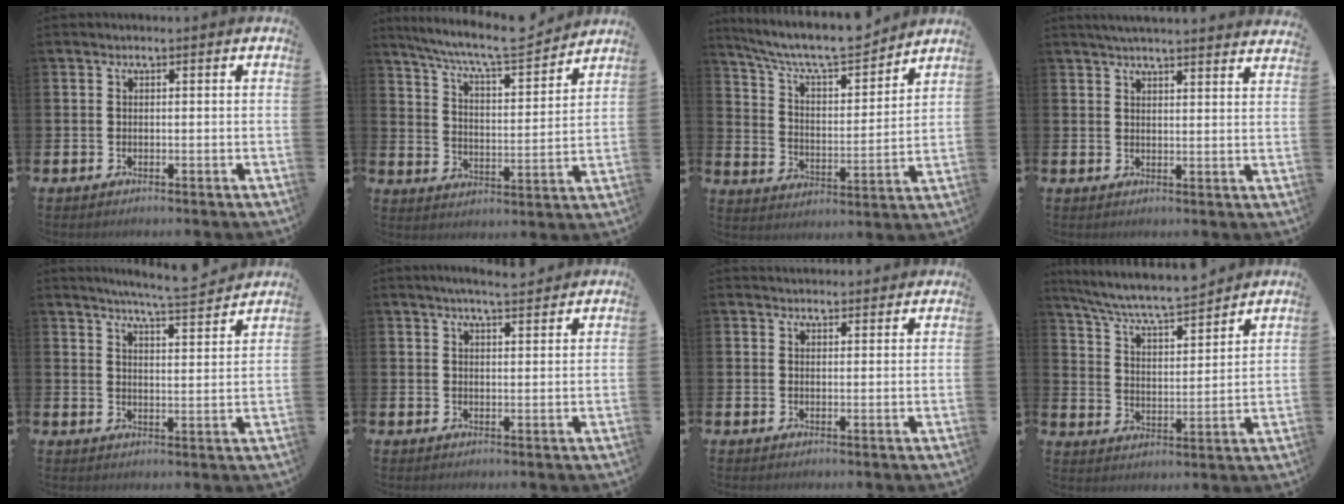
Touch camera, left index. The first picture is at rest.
{"total": 8.8, "force": [8.1, 0.9, 3.3], "torque": [-0.088, -0.051, 0.140]}
{"total": 9.1, "force": [8.4, 1.8, 3.0], "torque": [-0.091, -0.060, 0.146]}
{"total": 4.1, "force": [4.0, -0.4, 0.6], "torque": [-0.020, -0.019, 0.072]}
{"total": 6.3, "force": [6.1, -0.6, 1.4], "torque": [-0.034, -0.042, 0.106]}
{"total": 4.1, "force": [3.9, 0.0, 1.2], "torque": [-0.030, -0.013, 0.070]}
{"total": 2.4, "force": [2.3, 0.6, -0.1], "torque": [0.005, -0.010, 0.042]}
{"total": 7.1, "force": [6.8, 0.2, 1.9], "torque": [-0.070, -0.051, 0.118]}